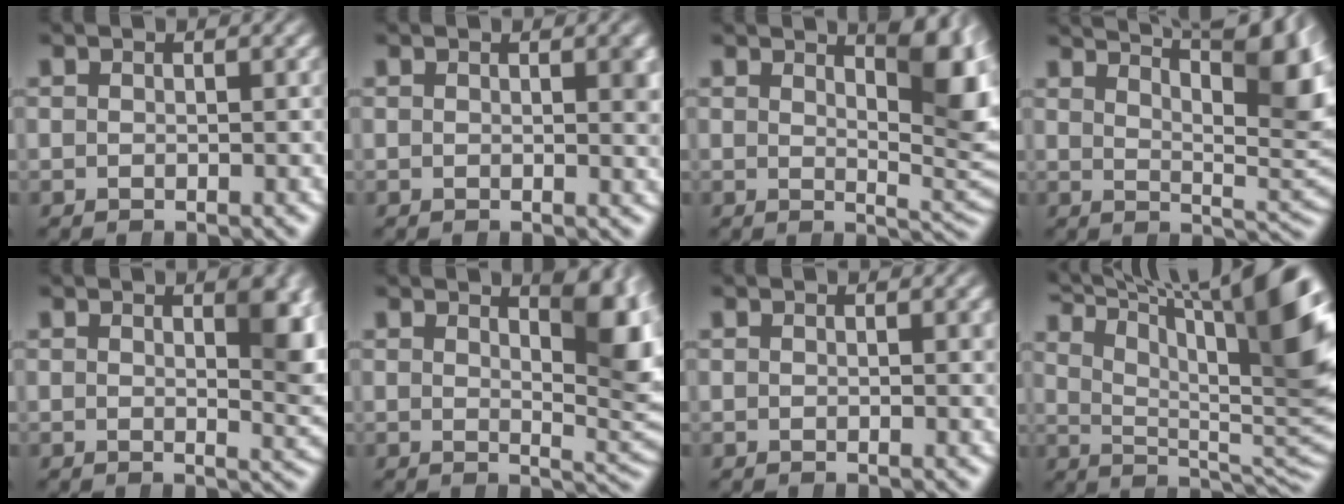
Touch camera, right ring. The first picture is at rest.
{"total": 1.1, "force": [0.4, 0.2, 1.1], "torque": [-0.011, -0.006, 0.005]}
{"total": 7.1, "force": [2.4, 1.9, 6.4], "torque": [-0.069, -0.018, 0.043]}
{"total": 13.1, "force": [7.2, 4.7, 9.9], "torque": [-0.109, 0.015, 0.104]}
{"total": 3.7, "force": [1.0, 1.1, 3.4], "torque": [-0.034, -0.010, 0.017]}
{"total": 6.3, "force": [2.0, 1.7, 5.7], "torque": [-0.061, -0.019, 0.037]}
{"total": 0.0}
{"total": 16.2, "force": [5.8, 7.5, 13.1], "torque": [-0.158, 0.001, 0.085]}